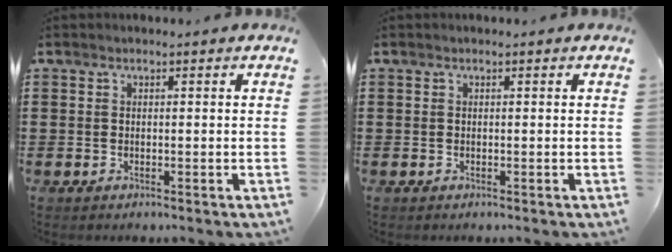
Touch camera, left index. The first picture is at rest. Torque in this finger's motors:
{"motor_torque": [-0.03, -0.02, 0.00, 0.01]}